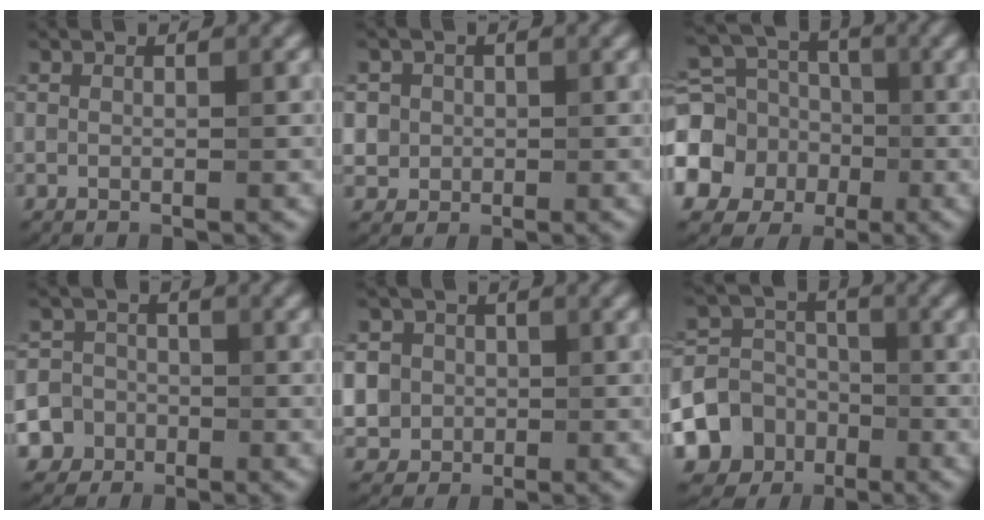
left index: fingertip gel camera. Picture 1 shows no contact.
{"total": 2.8, "force": [0.4, 2.7, 0.7], "torque": [0.001, 0.009, 0.007]}
{"total": 11.5, "force": [-3.0, 10.2, 4.4], "torque": [-0.121, -0.019, -0.079]}
{"total": 6.4, "force": [-3.2, 5.4, 0.9], "torque": [-0.001, -0.008, -0.074]}
{"total": 6.7, "force": [0.3, 6.4, 2.2], "torque": [-0.048, 0.025, -0.015]}
{"total": 7.9, "force": [-3.4, 6.8, 1.8], "torque": [-0.017, -0.012, -0.082]}